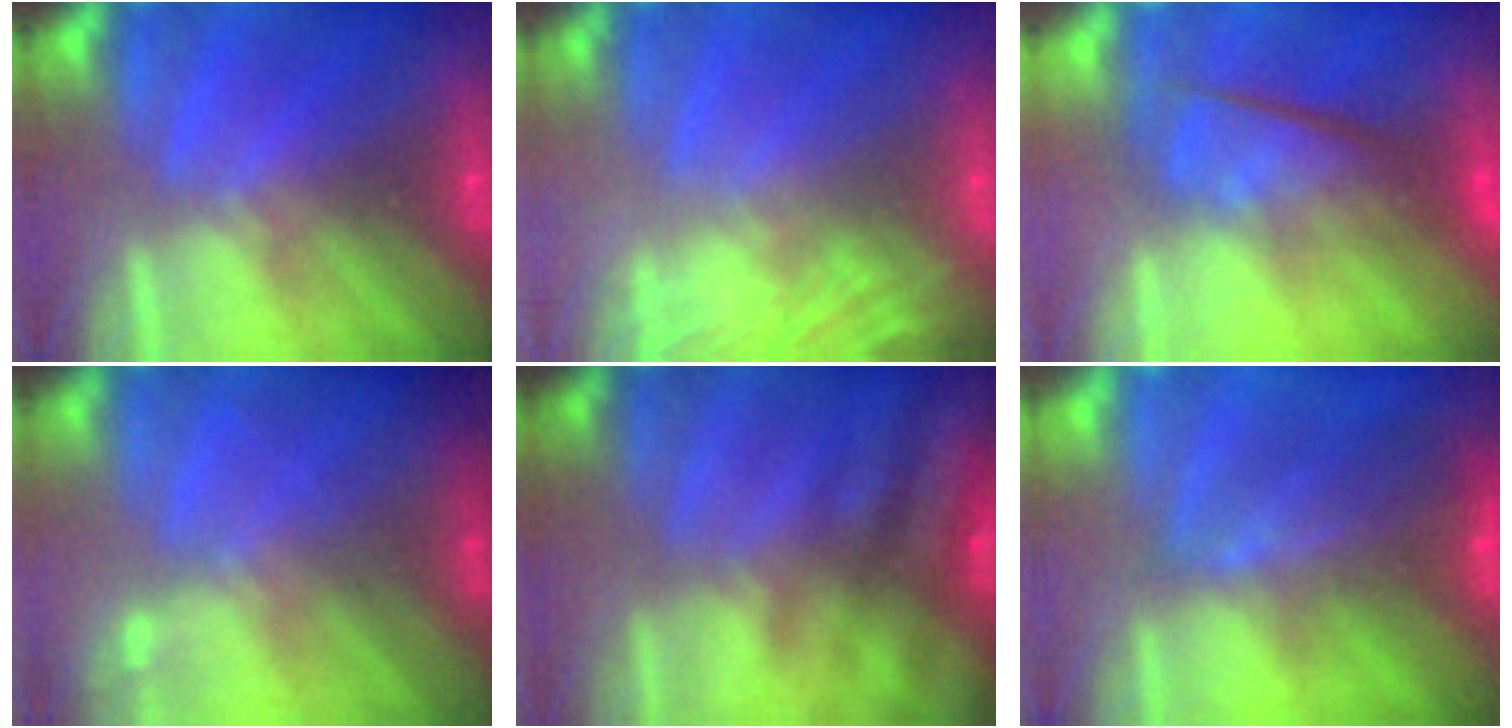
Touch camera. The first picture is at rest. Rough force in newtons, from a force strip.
{"total": 7.5}
{"total": 7.2}
{"total": 2.1}
{"total": 2.8}
{"total": 7.1}